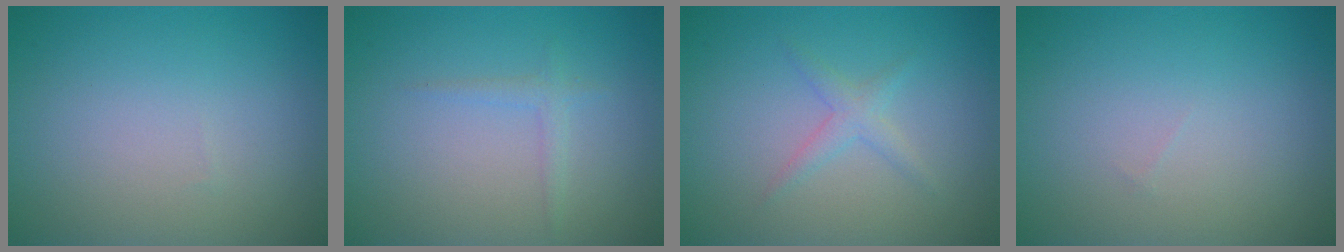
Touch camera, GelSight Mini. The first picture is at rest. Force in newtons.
{"total": 1.0, "press": 1.0, "slide": 0.1}
{"total": 1.4, "press": 1.4, "slide": 0.1}
{"total": 0.0}